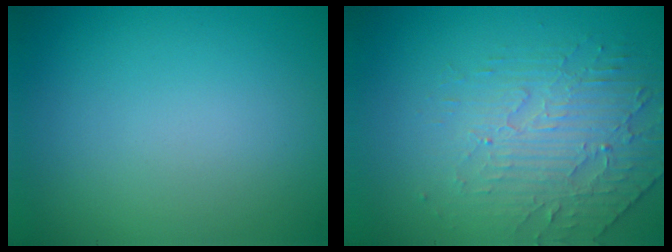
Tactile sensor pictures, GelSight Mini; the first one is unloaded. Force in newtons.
{"total": 4.7, "press": 3.3, "slide": 3.3}